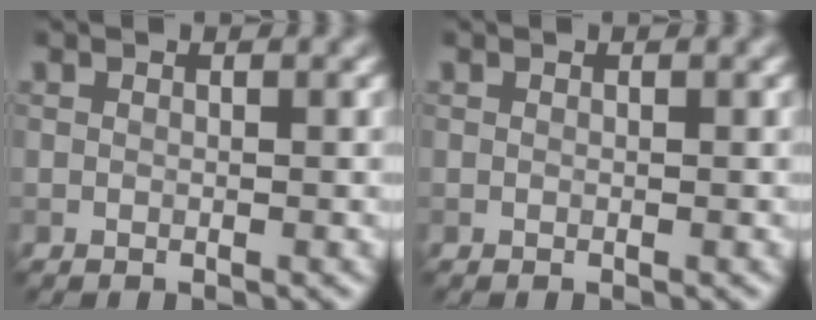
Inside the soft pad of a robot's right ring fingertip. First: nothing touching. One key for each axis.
{"total": 0.0}